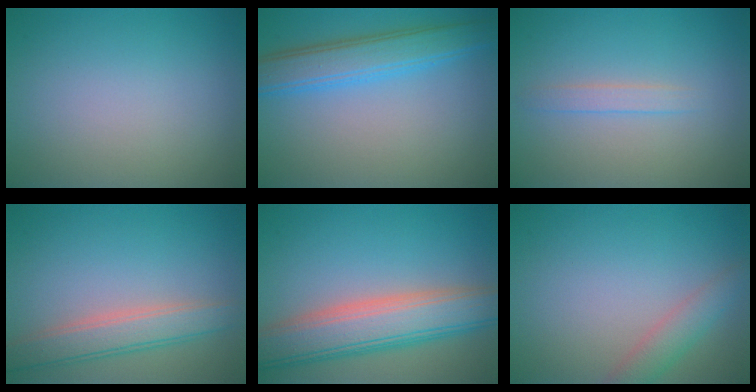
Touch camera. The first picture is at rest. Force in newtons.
{"total": 4.8, "press": 4.8, "slide": 0.2}
{"total": 1.3, "press": 1.3, "slide": 0.1}
{"total": 3.8, "press": 3.8, "slide": 0.2}
{"total": 7.8, "press": 7.8, "slide": 0.6}
{"total": 2.5, "press": 2.5, "slide": 0.1}